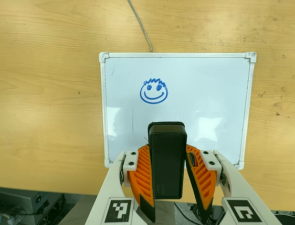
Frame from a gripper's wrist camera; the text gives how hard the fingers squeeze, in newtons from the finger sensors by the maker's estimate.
{"total": 6.2, "left": 5.1, "right": 7.3}